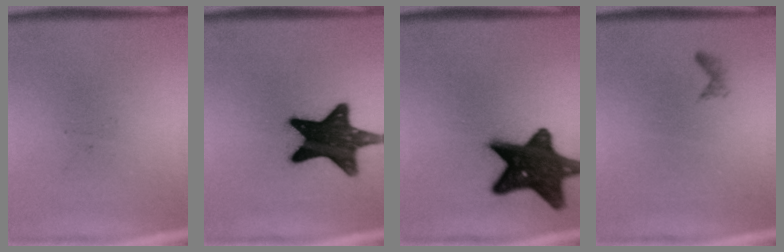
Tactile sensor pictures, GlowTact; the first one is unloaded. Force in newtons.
{"total": 14.7}
{"total": 15.0}
{"total": 0.6}